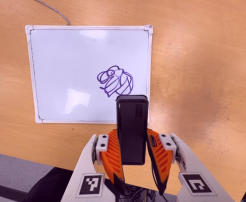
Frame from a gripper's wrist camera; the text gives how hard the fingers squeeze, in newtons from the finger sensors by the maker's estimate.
{"total": 5.8, "left": 4.2, "right": 7.3}